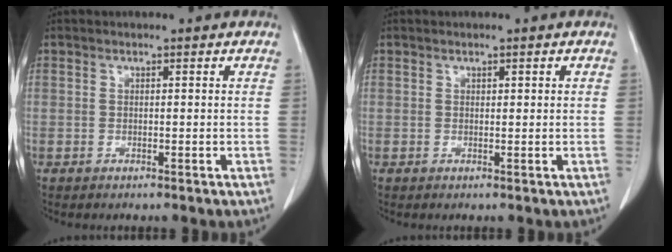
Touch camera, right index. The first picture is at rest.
{"total": 0.6, "force": [0.3, 0.2, 0.5], "torque": [-0.006, 0.000, 0.005]}